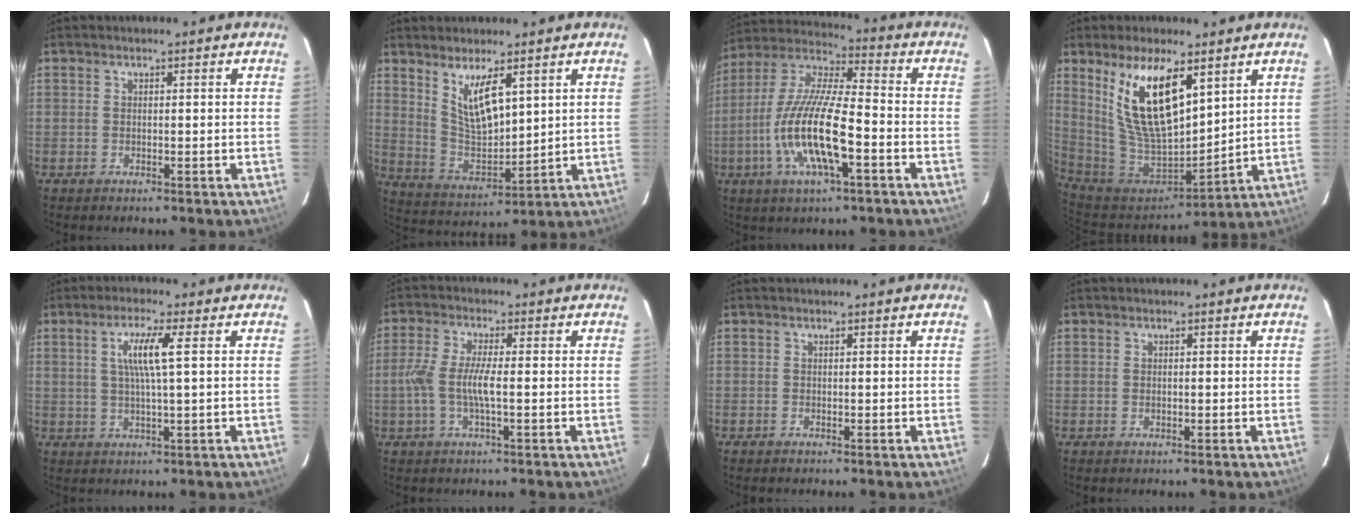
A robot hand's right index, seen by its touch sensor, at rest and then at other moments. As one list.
[{"total": 9.6, "force": [4.8, 3.4, 7.5], "torque": [-0.141, -0.011, 0.110]}, {"total": 16.6, "force": [-5.5, 4.2, 15.1], "torque": [-0.306, -0.009, -0.112]}, {"total": 17.8, "force": [8.6, 7.2, 13.8], "torque": [-0.258, -0.001, 0.182]}, {"total": 5.8, "force": [1.4, -0.3, 5.6], "torque": [-0.105, 0.000, 0.026]}, {"total": 6.6, "force": [-1.2, 1.0, 6.4], "torque": [-0.134, 0.000, -0.025]}, {"total": 0.0}, {"total": 0.7, "force": [-0.2, 0.6, 0.4], "torque": [-0.007, 0.001, -0.003]}]